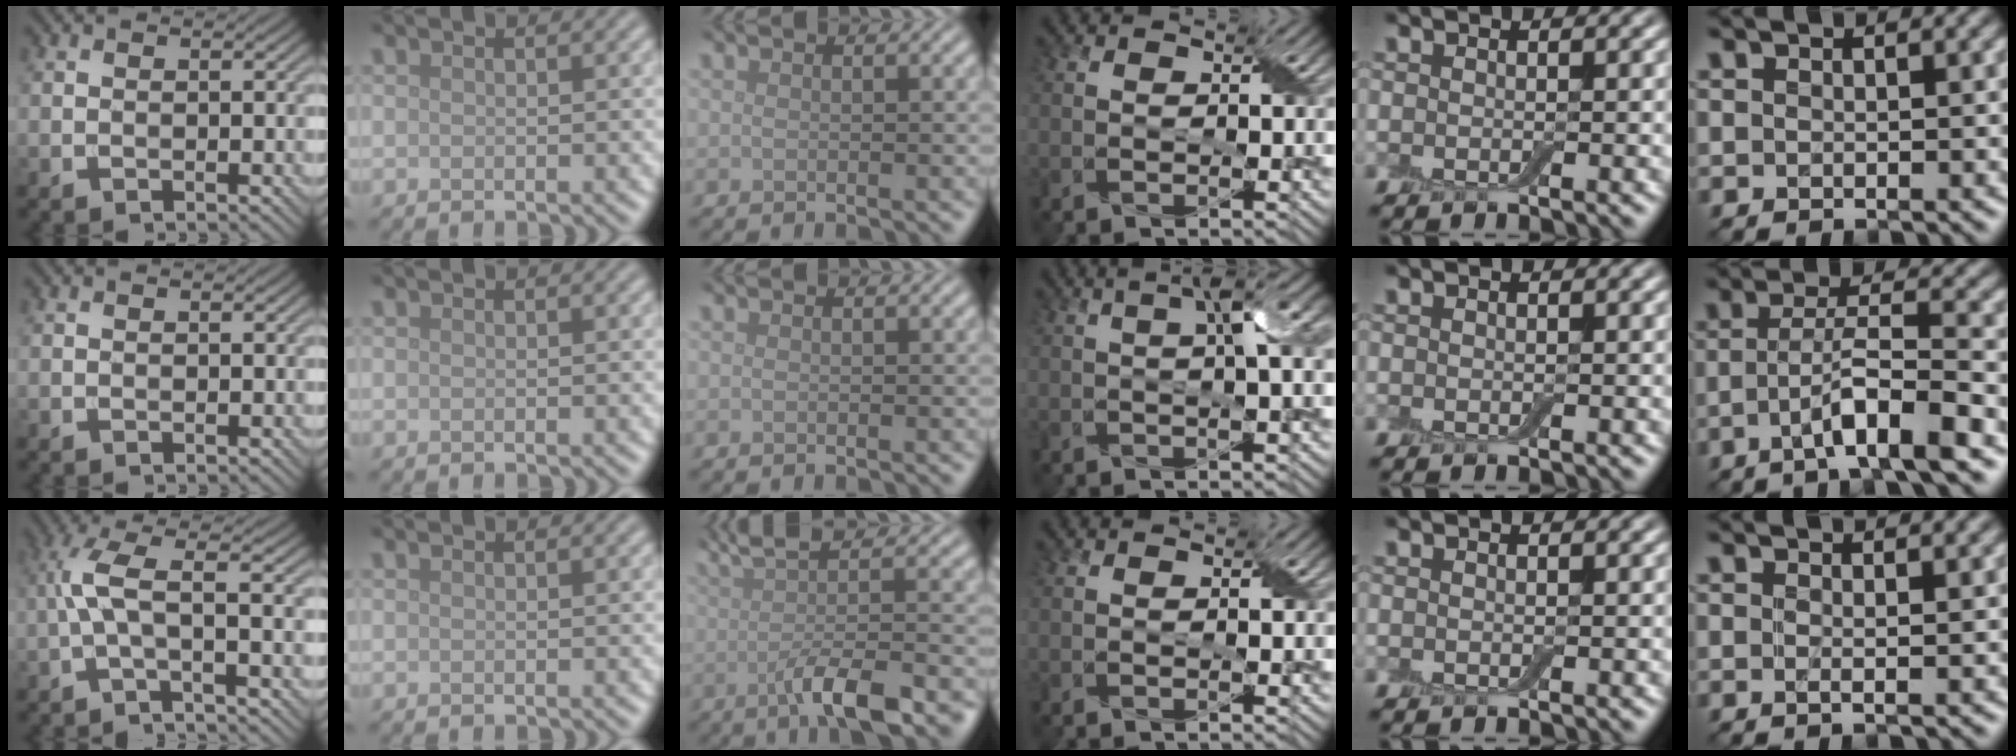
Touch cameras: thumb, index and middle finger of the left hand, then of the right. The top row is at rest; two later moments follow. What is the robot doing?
{"motion": "peel", "object": "aluminum foil"}